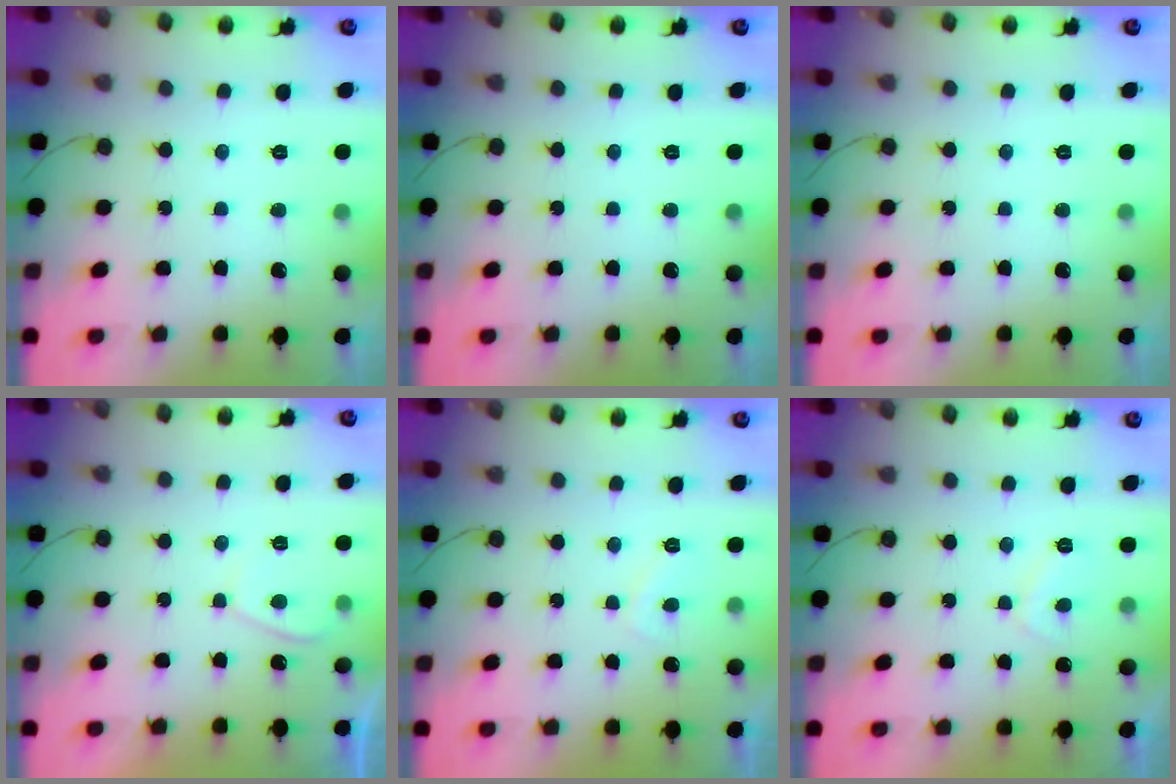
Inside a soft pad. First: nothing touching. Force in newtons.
{"total": 0.0}
{"total": 0.0}
{"total": 1.8, "press": 1.7, "slide": 0.6}
{"total": 1.8, "press": 1.7, "slide": 0.7}
{"total": 3.4, "press": 3.3, "slide": 0.8}